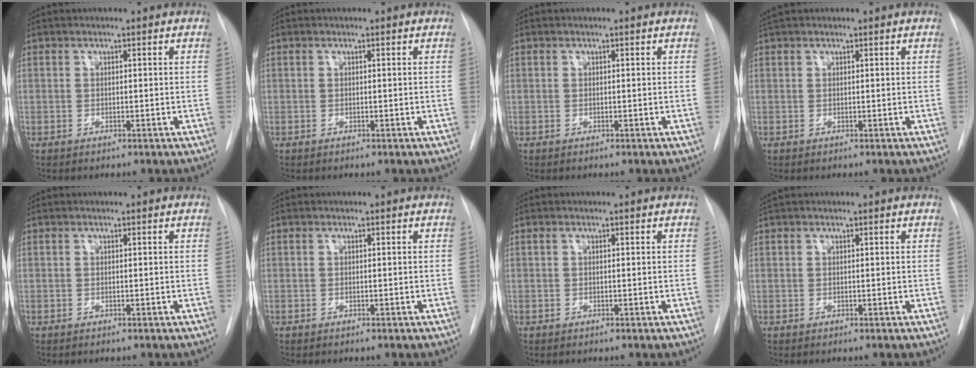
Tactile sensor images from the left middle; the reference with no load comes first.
{"total": 0.0}
{"total": 0.0}
{"total": 1.8, "force": [1.6, 0.4, 0.7], "torque": [-0.017, 0.024, 0.031]}
{"total": 0.0}
{"total": 0.0}
{"total": 0.0}
{"total": 1.2, "force": [1.1, 0.2, 0.5], "torque": [-0.015, 0.022, 0.023]}